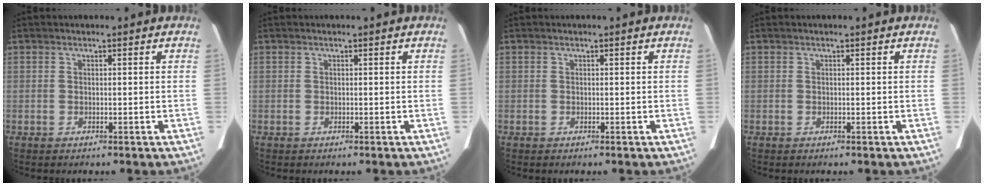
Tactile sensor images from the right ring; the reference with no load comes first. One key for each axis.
{"total": 0.0}
{"total": 0.0}
{"total": 0.0}